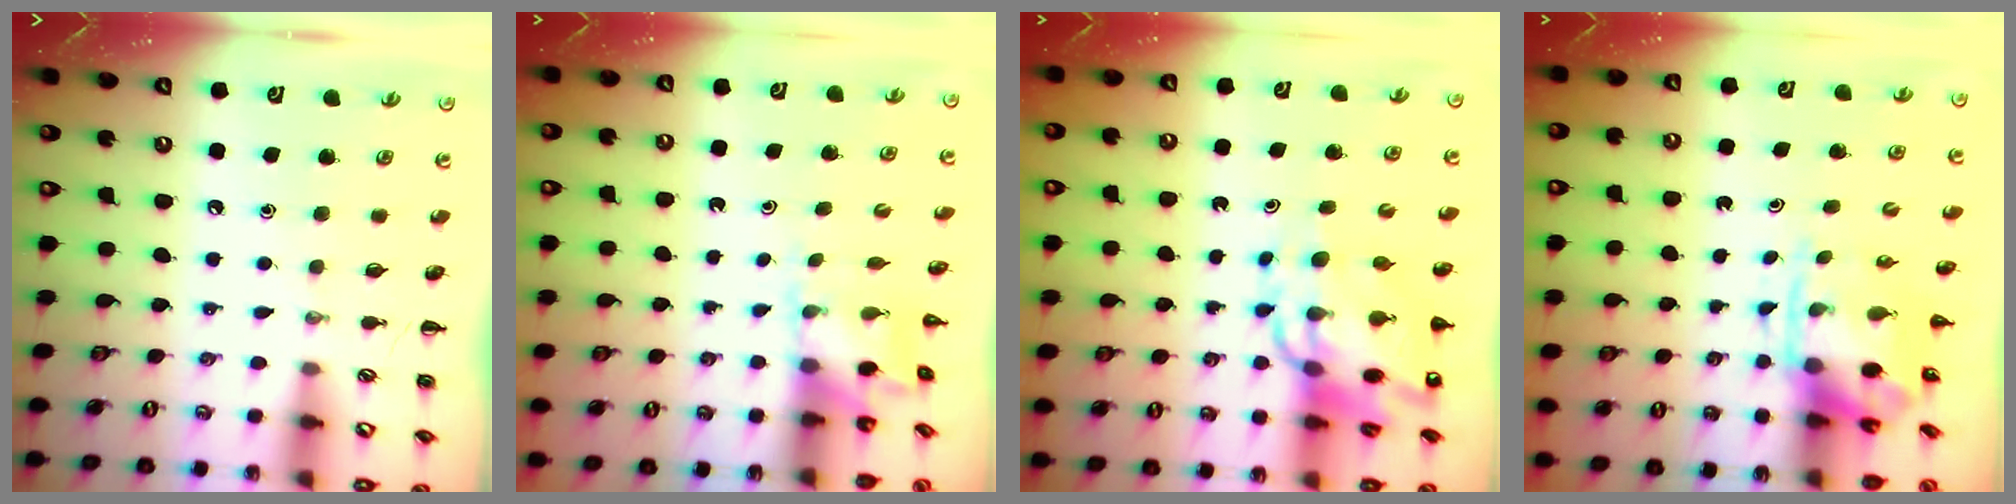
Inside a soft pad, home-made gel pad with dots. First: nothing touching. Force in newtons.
{"total": 2.5, "press": 2.5, "slide": 0.5}
{"total": 13.6, "press": 13.0, "slide": 4.0}
{"total": 3.7, "press": 3.6, "slide": 0.9}